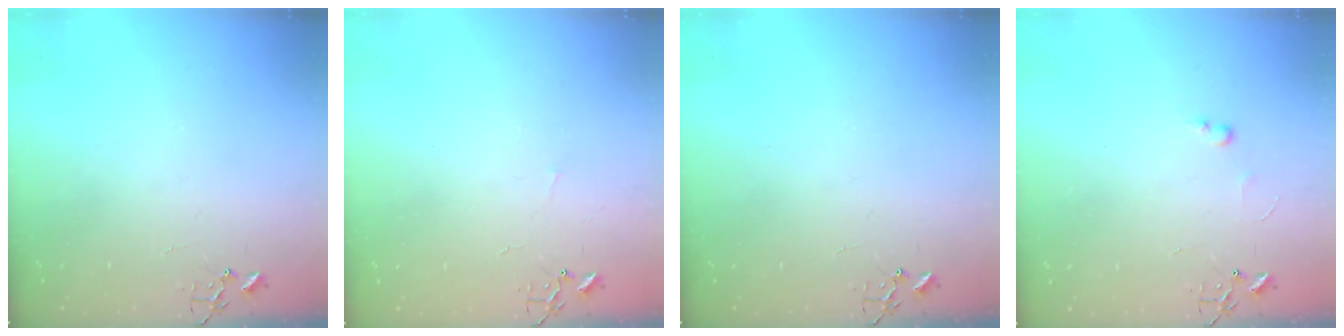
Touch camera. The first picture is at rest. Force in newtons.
{"total": 2.3, "press": 2.3, "slide": 0.4}
{"total": 0.0}
{"total": 2.7, "press": 2.7, "slide": 0.4}